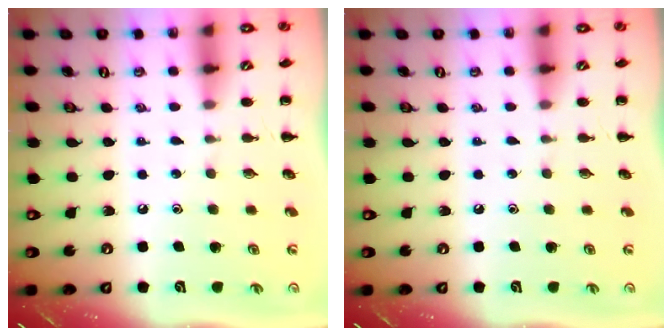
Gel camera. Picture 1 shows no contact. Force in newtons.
{"total": 0.0}